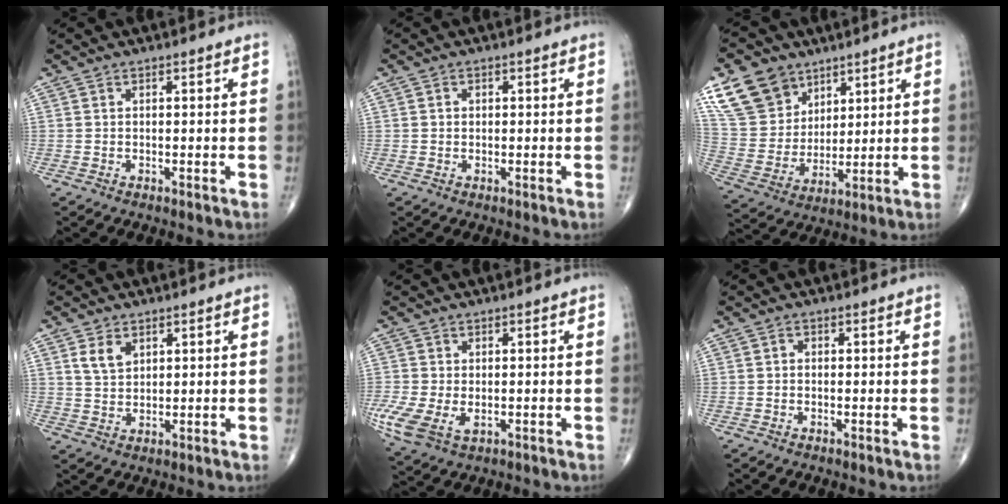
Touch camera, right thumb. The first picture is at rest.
{"total": 0.7, "force": [0.1, 0.5, 0.4], "torque": [-0.008, 0.001, 0.003]}
{"total": 14.8, "force": [8.9, 10.5, 5.4], "torque": [-0.082, -0.031, 0.184]}
{"total": 4.4, "force": [2.1, 2.9, 2.6], "torque": [-0.038, -0.012, 0.045]}
{"total": 8.7, "force": [-2.3, 5.4, 6.4], "torque": [-0.156, -0.014, -0.035]}
{"total": 0.7, "force": [-0.1, 0.6, 0.3], "torque": [0.006, 0.002, -0.008]}